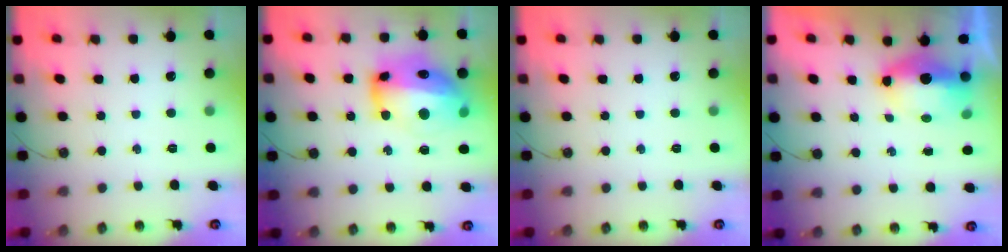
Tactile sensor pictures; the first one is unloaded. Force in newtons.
{"total": 20.1, "press": 20.0, "slide": 2.2}
{"total": 0.0}
{"total": 7.4, "press": 7.3, "slide": 1.2}